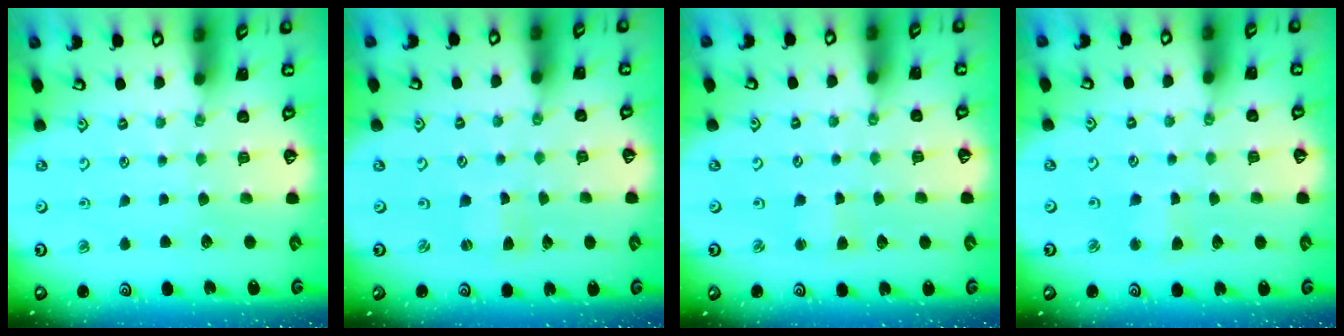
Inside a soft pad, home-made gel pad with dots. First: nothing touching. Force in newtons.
{"total": 1.5, "press": 1.4, "slide": 0.2}
{"total": 2.1, "press": 2.1, "slide": 0.2}
{"total": 3.1, "press": 3.1, "slide": 0.4}